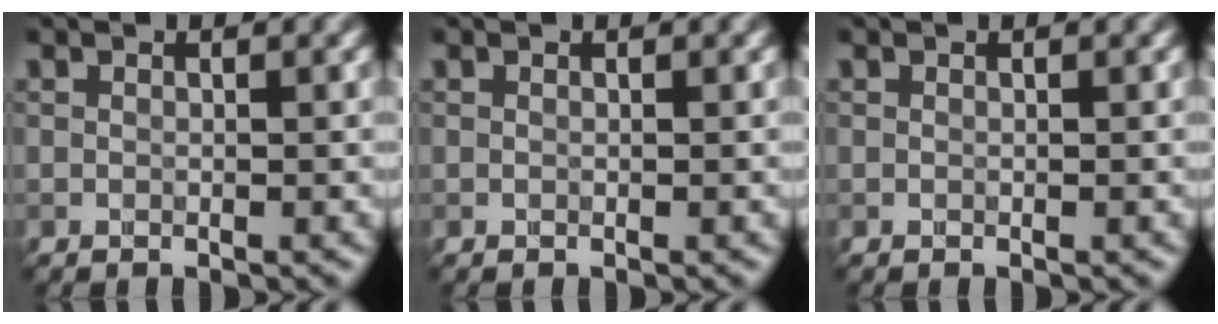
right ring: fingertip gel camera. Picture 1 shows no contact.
{"total": 0.0}
{"total": 0.0}